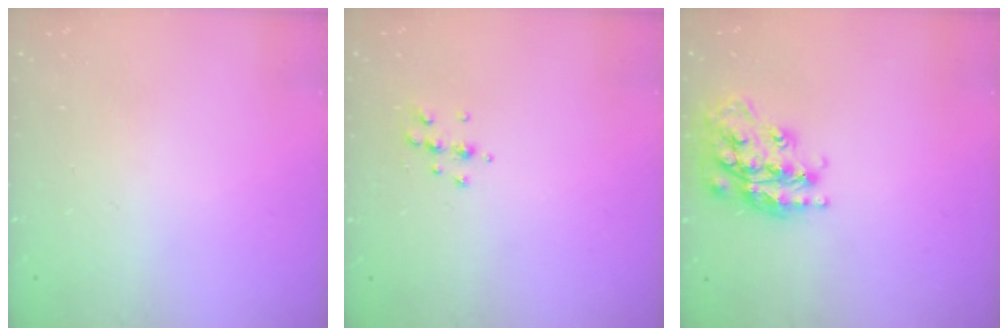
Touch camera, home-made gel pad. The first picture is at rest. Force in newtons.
{"total": 6.3, "press": 6.2, "slide": 1.0}
{"total": 20.0, "press": 19.9, "slide": 1.3}